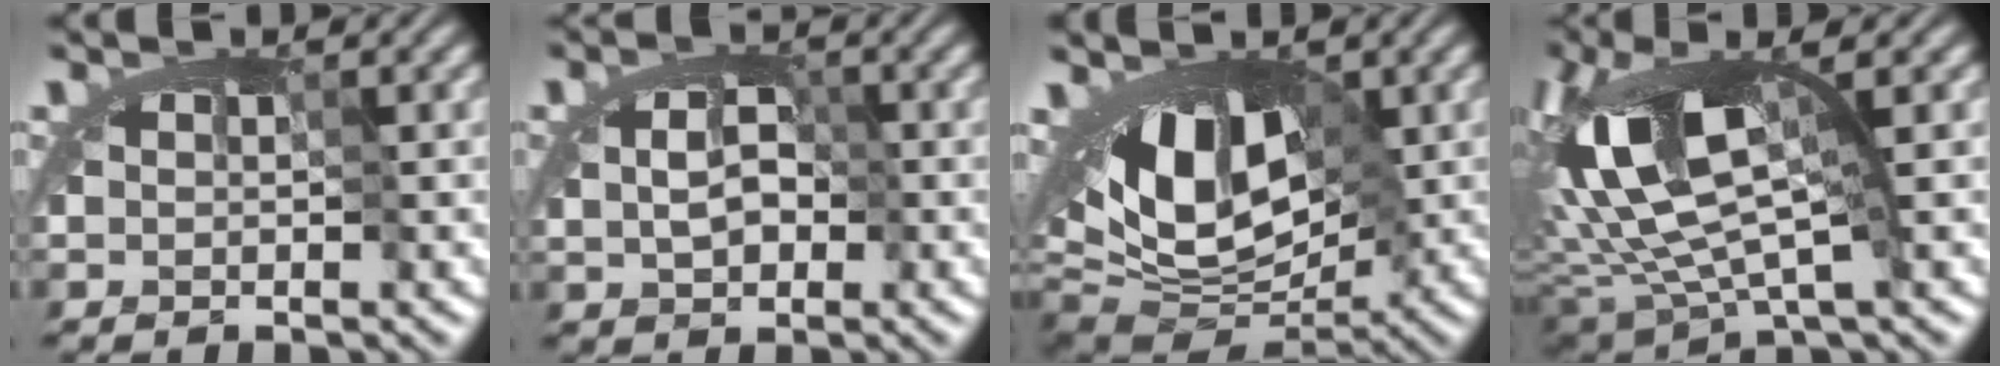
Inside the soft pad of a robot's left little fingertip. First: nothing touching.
{"total": 3.1, "force": [-1.1, 2.4, 1.5], "torque": [-0.010, 0.008, -0.022]}
{"total": 10.7, "force": [0.8, 6.6, 8.4], "torque": [-0.114, 0.002, 0.009]}
{"total": 10.4, "force": [-0.7, 4.1, 9.6], "torque": [-0.198, -0.009, -0.022]}